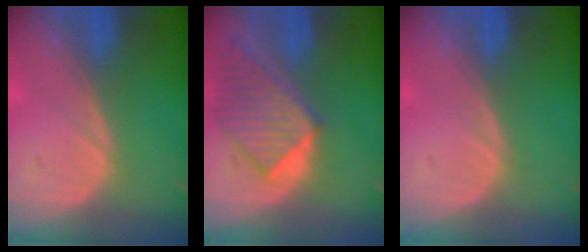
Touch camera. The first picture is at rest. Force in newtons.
{"total": 8.6, "press": 7.8, "slide": 3.7}
{"total": 0.0}